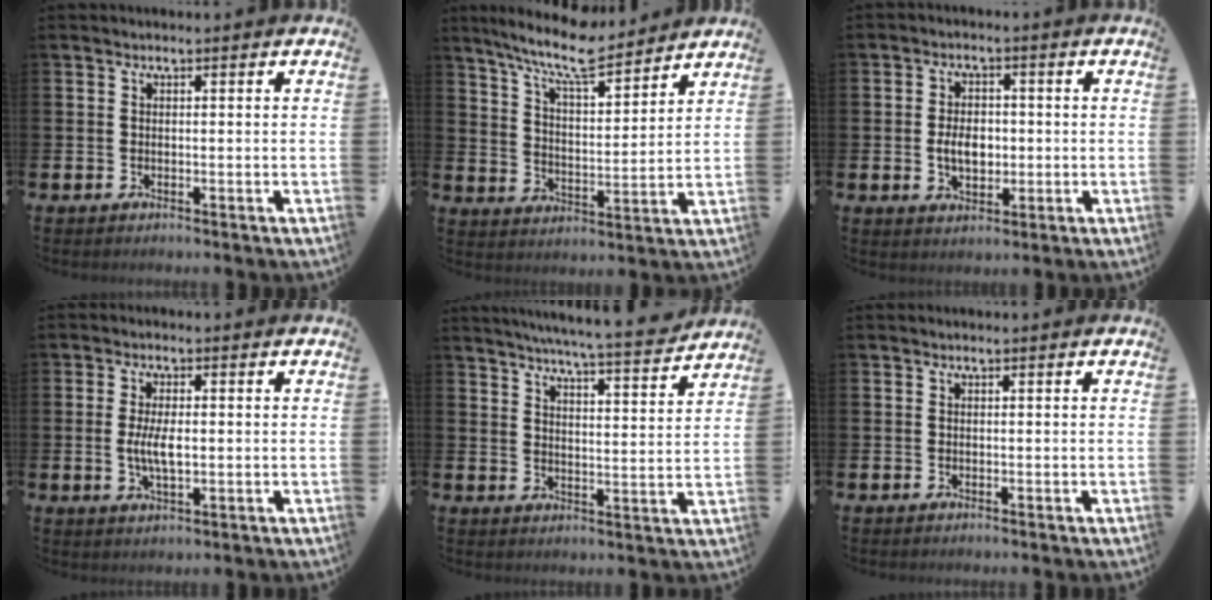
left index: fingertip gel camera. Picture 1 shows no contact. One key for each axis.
{"total": 9.7, "fx": 8.6, "fy": 1.6, "fz": 4.2, "tx": -0.102, "ty": -0.048, "tz": 0.152}
{"total": 4.3, "fx": -0.4, "fy": 3.0, "fz": 3.1, "tx": -0.040, "ty": 0.001, "tz": -0.014}
{"total": 4.5, "fx": -0.1, "fy": 1.9, "fz": 4.1, "tx": -0.068, "ty": -0.004, "tz": -0.008}
{"total": 6.8, "fx": 6.5, "fy": -0.3, "fz": 1.9, "tx": -0.042, "ty": -0.050, "tz": 0.110}
{"total": 0.0}